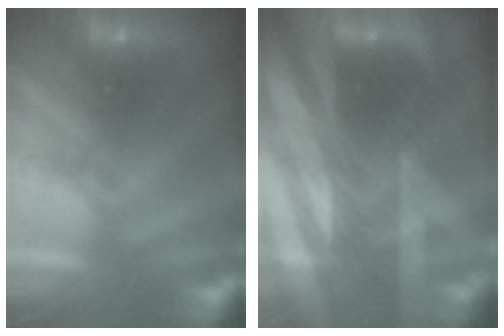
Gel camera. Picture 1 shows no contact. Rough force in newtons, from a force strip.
{"total": 3.1}